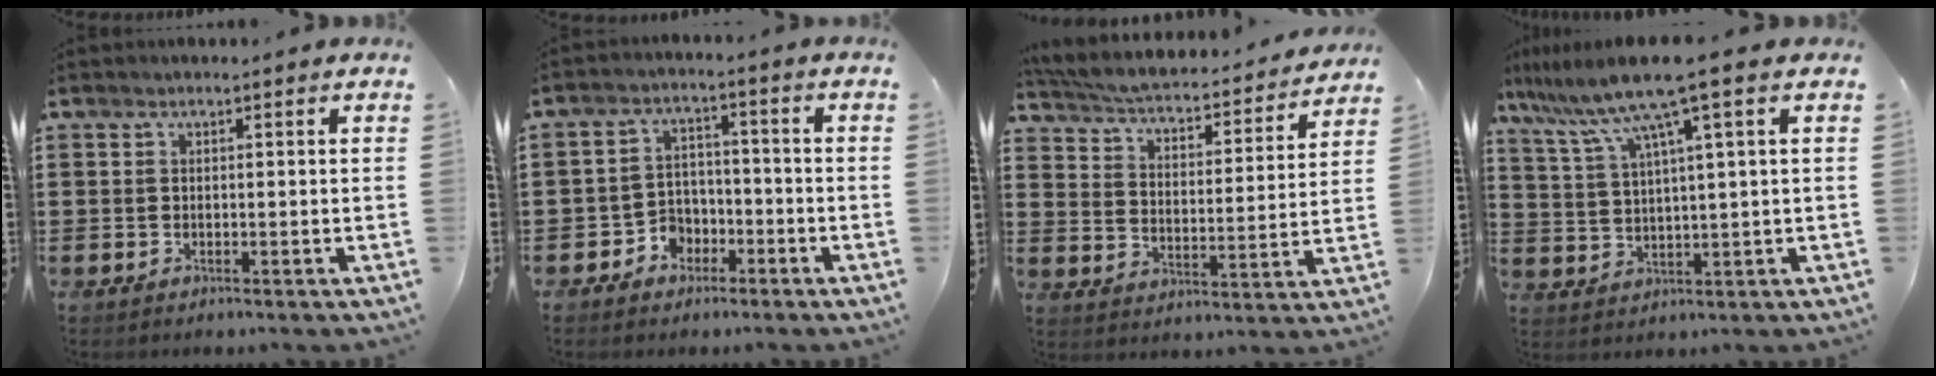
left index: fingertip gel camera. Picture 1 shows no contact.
{"total": 4.2, "force": [-2.8, 3.0, 0.9], "torque": [-0.026, 0.012, -0.057]}
{"total": 3.4, "force": [3.2, 0.2, 1.2], "torque": [-0.044, -0.032, 0.046]}
{"total": 8.5, "force": [5.3, 0.0, 6.6], "torque": [-0.153, -0.025, 0.085]}